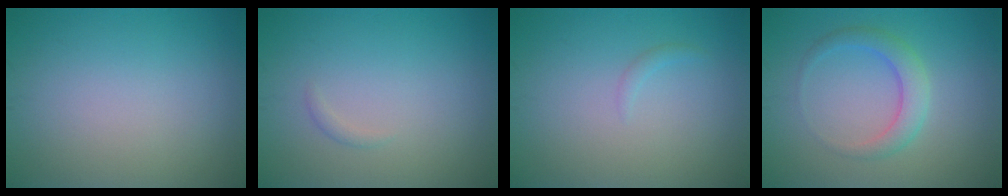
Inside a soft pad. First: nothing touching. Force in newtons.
{"total": 0.6, "press": 0.5, "slide": 0.1}
{"total": 0.6, "press": 0.6, "slide": 0.1}
{"total": 2.8, "press": 2.8, "slide": 0.1}